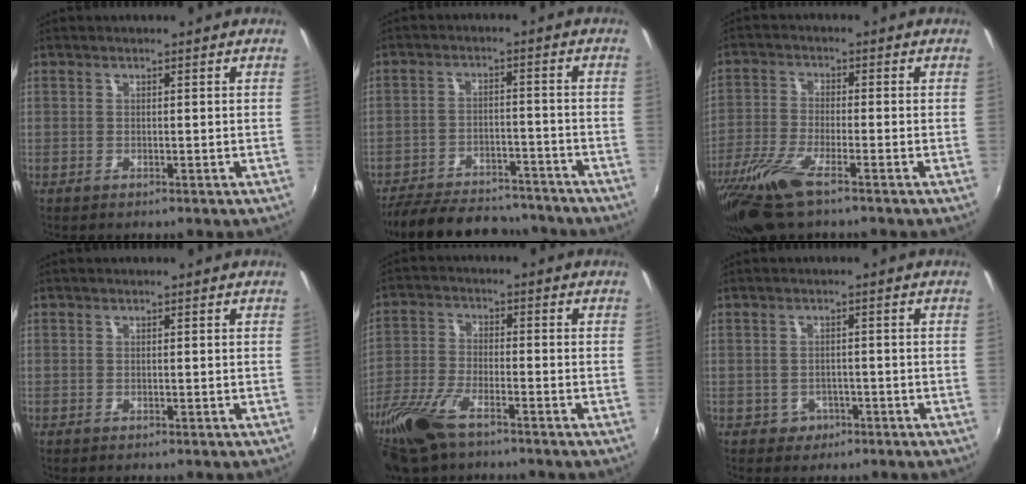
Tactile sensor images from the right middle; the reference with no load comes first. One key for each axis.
{"total": 19.9, "fx": -17.0, "fy": 6.6, "fz": 7.9, "tx": -0.171, "ty": -0.002, "tz": -0.237}
{"total": 10.4, "fx": -7.0, "fy": 2.0, "fz": 7.4, "tx": -0.171, "ty": -0.031, "tz": -0.141}
{"total": 0.0}
{"total": 12.3, "fx": -8.4, "fy": 4.2, "fz": 7.9, "tx": -0.188, "ty": -0.026, "tz": -0.171}
{"total": 3.0, "fx": -1.4, "fy": 2.6, "fz": 0.3, "tx": -0.014, "ty": 0.003, "tz": -0.018}